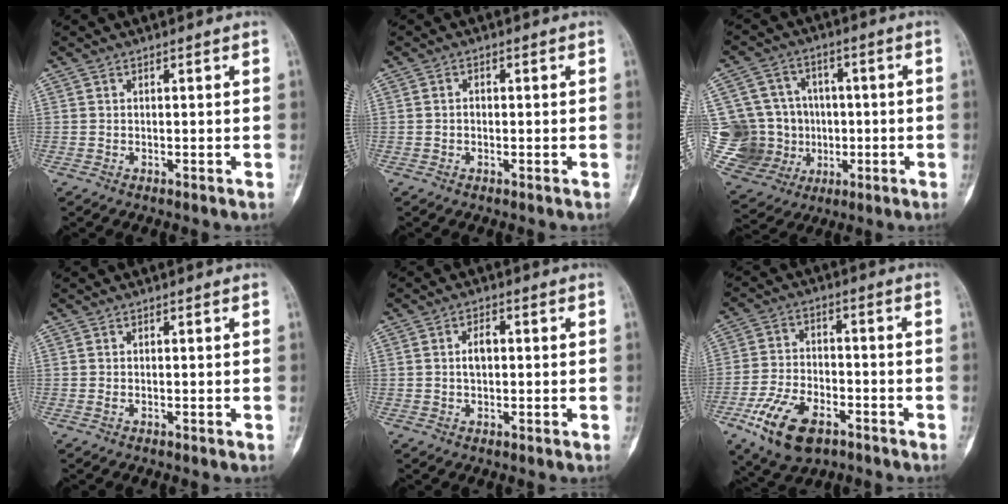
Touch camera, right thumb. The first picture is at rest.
{"total": 0.8, "force": [-0.2, 0.7, 0.5], "torque": [-0.002, 0.002, -0.006]}
{"total": 19.8, "force": [-0.3, 17.9, 8.7], "torque": [-0.167, 0.036, 0.023]}
{"total": 0.0}
{"total": 3.1, "force": [0.2, 1.8, 2.5], "torque": [-0.035, 0.003, 0.001]}
{"total": 12.9, "force": [-6.7, 6.9, 8.6], "torque": [-0.157, 0.019, -0.119]}